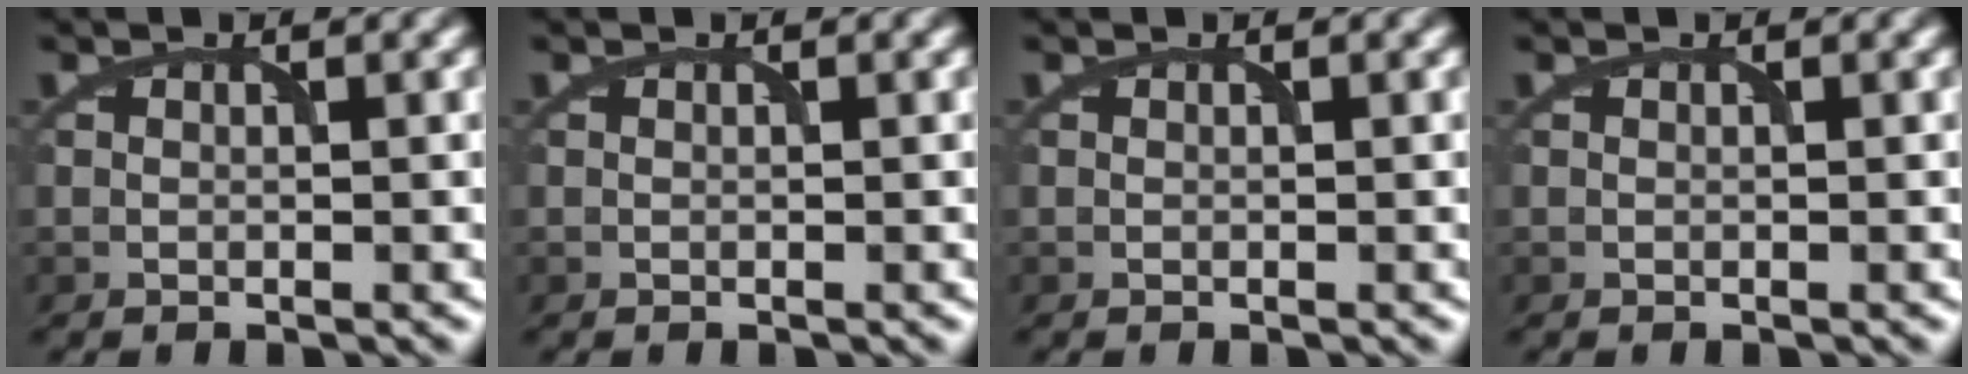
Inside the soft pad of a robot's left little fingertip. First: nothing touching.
{"total": 0.0}
{"total": 0.0}
{"total": 0.0}